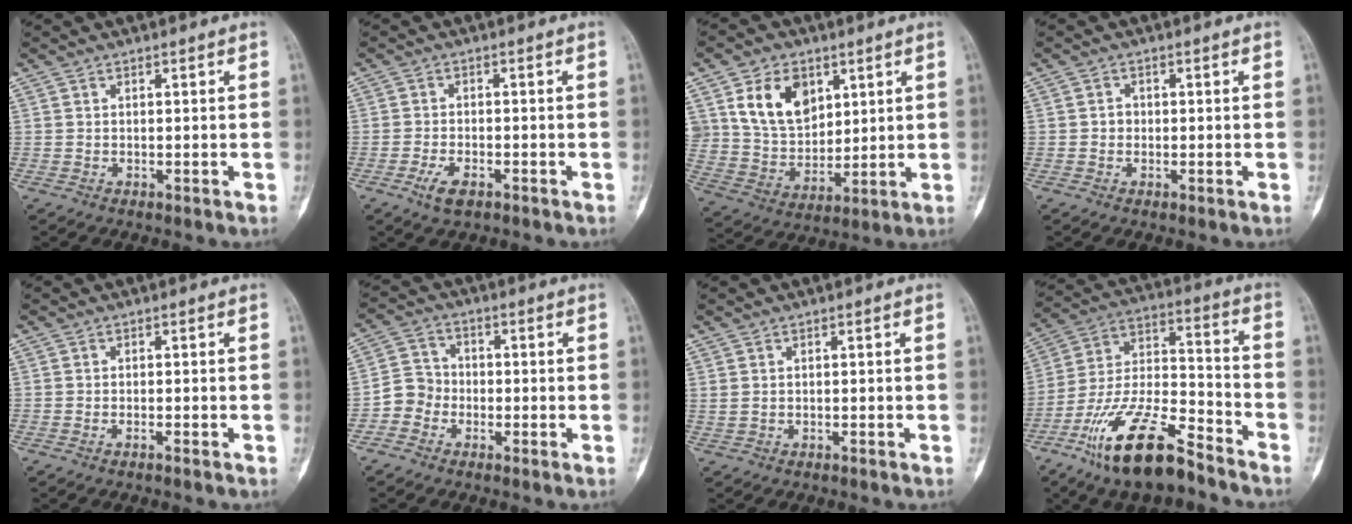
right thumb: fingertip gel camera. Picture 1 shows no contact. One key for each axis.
{"total": 4.0, "fx": -2.2, "fy": 1.8, "fz": 2.8, "tx": -0.056, "ty": 0.007, "tz": -0.040}
{"total": 13.5, "fx": 5.8, "fy": 9.6, "fz": 7.6, "tx": -0.102, "ty": -0.027, "tz": 0.122}
{"total": 1.4, "fx": -0.2, "fy": 1.3, "fz": 0.5, "tx": 0.002, "ty": 0.007, "tz": -0.005}
{"total": 0.7, "fx": -0.6, "fy": 0.0, "fz": 0.5, "tx": -0.014, "ty": 0.006, "tz": -0.008}
{"total": 4.8, "fx": -2.2, "fy": 4.1, "fz": 1.1, "tx": 0.001, "ty": 0.019, "tz": -0.054}
{"total": 0.7, "fx": 0.0, "fy": 0.5, "fz": 0.5, "tx": -0.018, "ty": 0.007, "tz": 0.005}
{"total": 19.3, "fx": -12.9, "fy": 6.2, "fz": 13.0, "tx": -0.250, "ty": 0.071, "tz": -0.236}